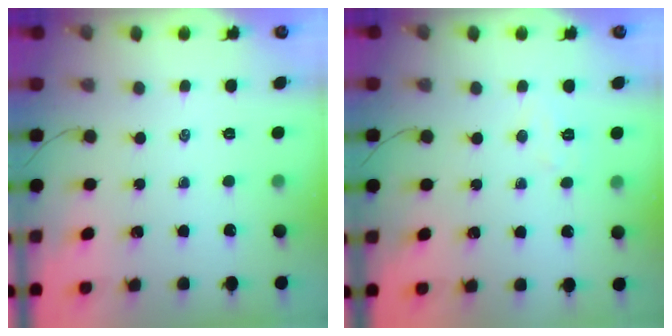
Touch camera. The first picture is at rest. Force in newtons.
{"total": 4.7, "press": 4.6, "slide": 1.1}